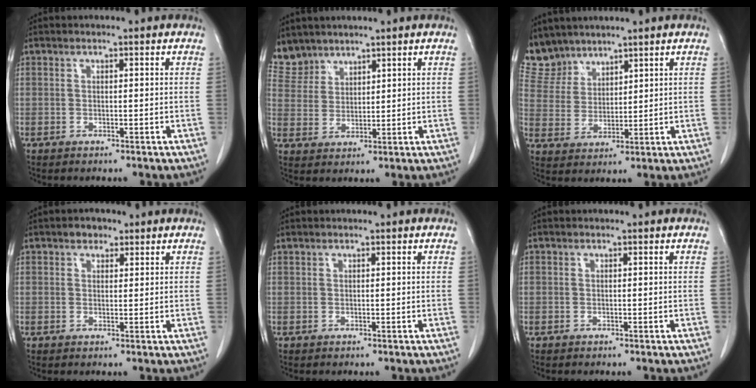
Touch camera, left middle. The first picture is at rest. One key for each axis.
{"total": 4.9, "fx": 4.5, "fy": 2.0, "fz": -0.4, "tx": 0.007, "ty": 0.002, "tz": 0.101}
{"total": 6.3, "fx": 5.8, "fy": 2.4, "fz": 0.0, "tx": -0.008, "ty": 0.005, "tz": 0.133}
{"total": 2.0, "fx": 1.3, "fy": 1.3, "fz": 0.7, "tx": -0.011, "ty": 0.003, "tz": 0.019}
{"total": 0.0}
{"total": 0.0}